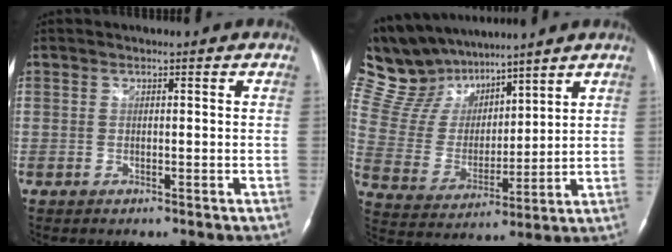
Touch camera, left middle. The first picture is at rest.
{"total": 14.8, "force": [12.6, 5.6, 5.3], "torque": [-0.120, 0.031, 0.245]}